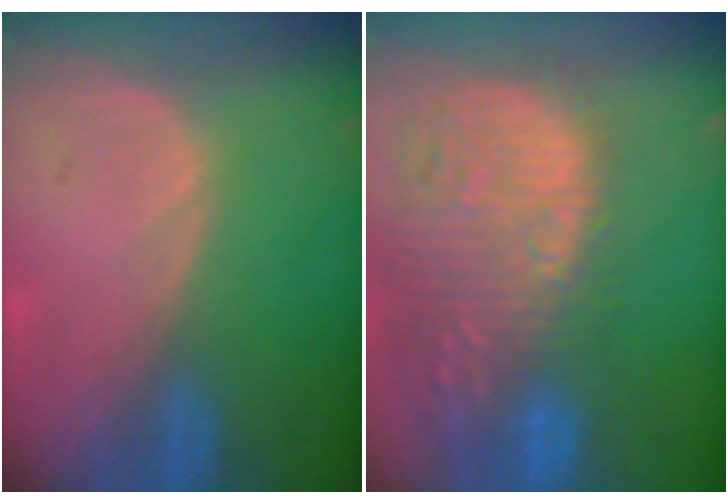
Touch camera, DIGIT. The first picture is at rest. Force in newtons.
{"total": 16.0, "press": 13.2, "slide": 9.1}